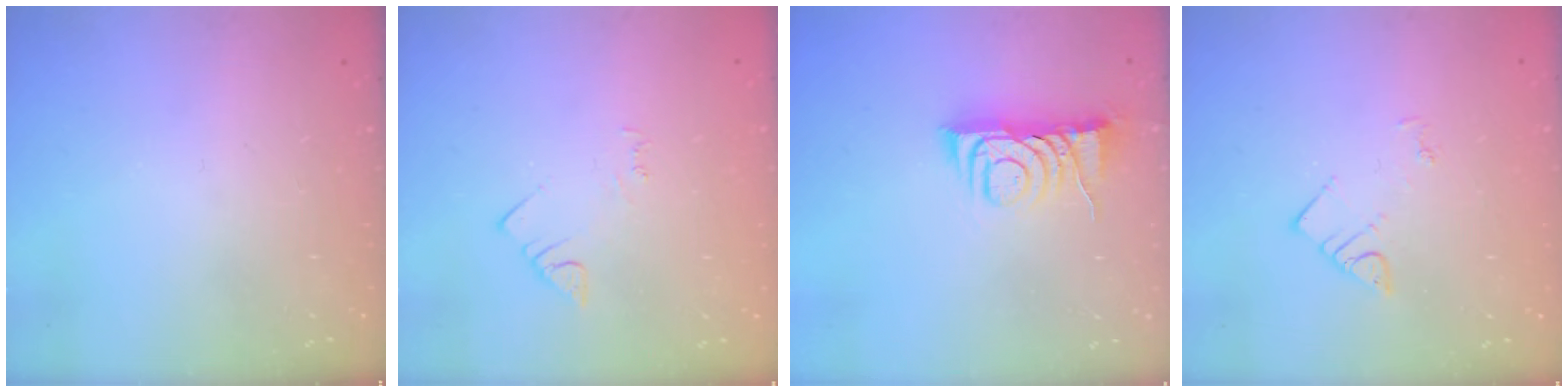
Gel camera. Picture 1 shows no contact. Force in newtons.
{"total": 2.5, "press": 2.5, "slide": 0.4}
{"total": 8.3, "press": 8.3, "slide": 0.5}
{"total": 3.7, "press": 3.6, "slide": 0.4}